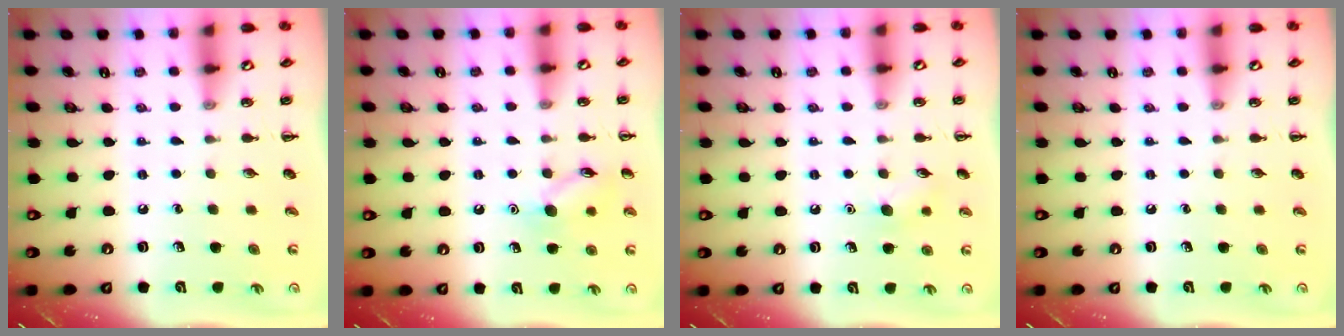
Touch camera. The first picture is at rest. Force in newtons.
{"total": 9.5, "press": 9.4, "slide": 0.6}
{"total": 8.2, "press": 7.9, "slide": 2.0}
{"total": 0.0}